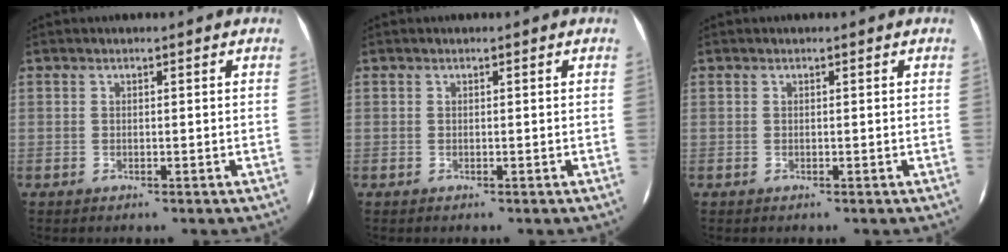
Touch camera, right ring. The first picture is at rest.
{"total": 0.0}
{"total": 0.0}